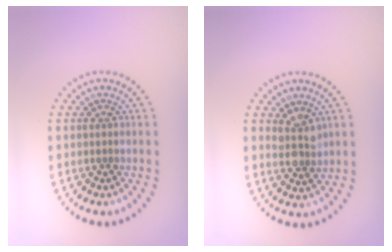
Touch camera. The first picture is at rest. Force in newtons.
{"total": 2.3, "press": 2.0, "slide": 1.1}